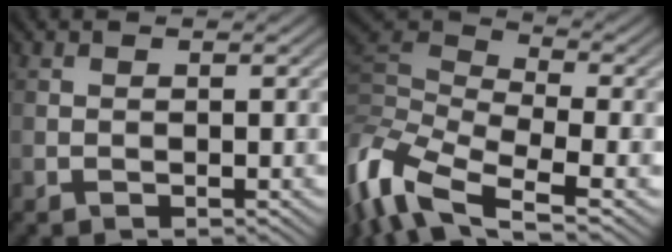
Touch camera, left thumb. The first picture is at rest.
{"total": 11.9, "force": [-4.3, 4.8, 10.0], "torque": [-0.243, 0.000, -0.094]}